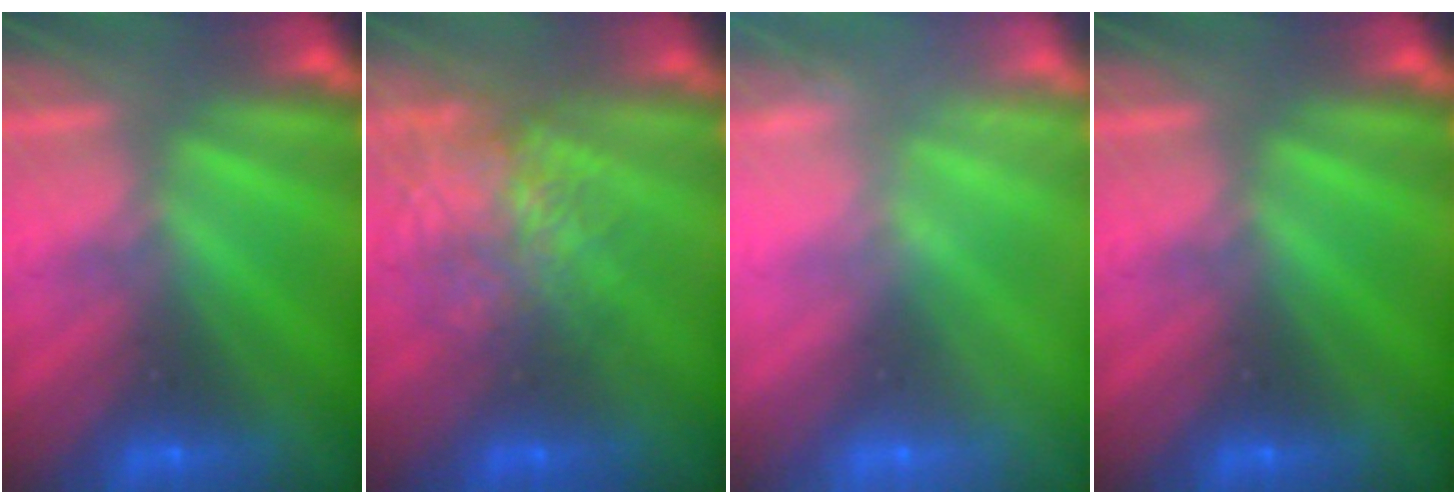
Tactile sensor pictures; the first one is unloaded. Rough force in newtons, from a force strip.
{"total": 7.4}
{"total": 2.4}
{"total": 0.0}